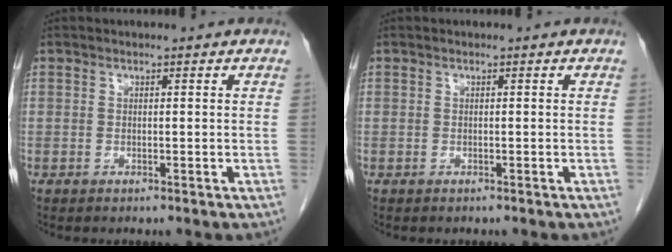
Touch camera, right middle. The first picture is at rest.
{"total": 0.0}